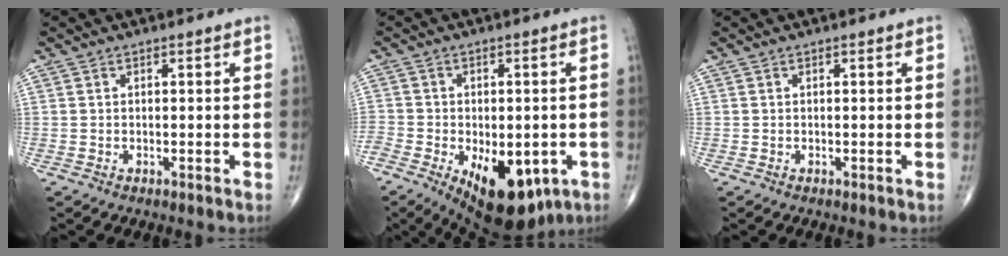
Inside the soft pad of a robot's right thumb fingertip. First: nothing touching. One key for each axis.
{"total": 18.1, "fx": -8.0, "fy": 10.0, "fz": 12.8, "tx": -0.216, "ty": -0.003, "tz": -0.113}
{"total": 0.0}